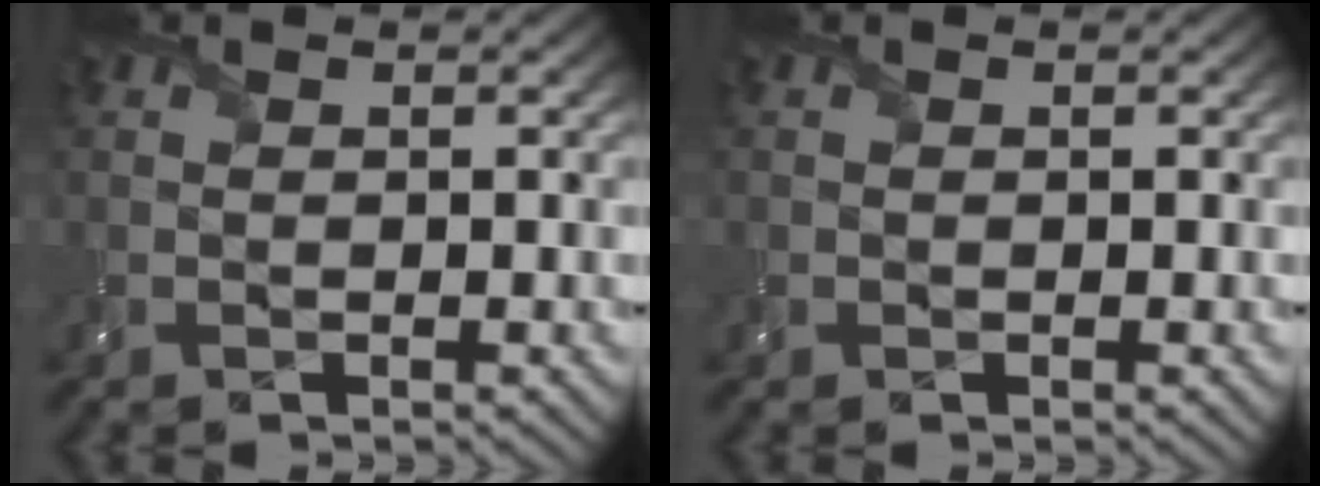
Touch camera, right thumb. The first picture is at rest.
{"total": 0.5, "force": [-0.2, 0.5, 0.0], "torque": [0.001, -0.005, -0.005]}